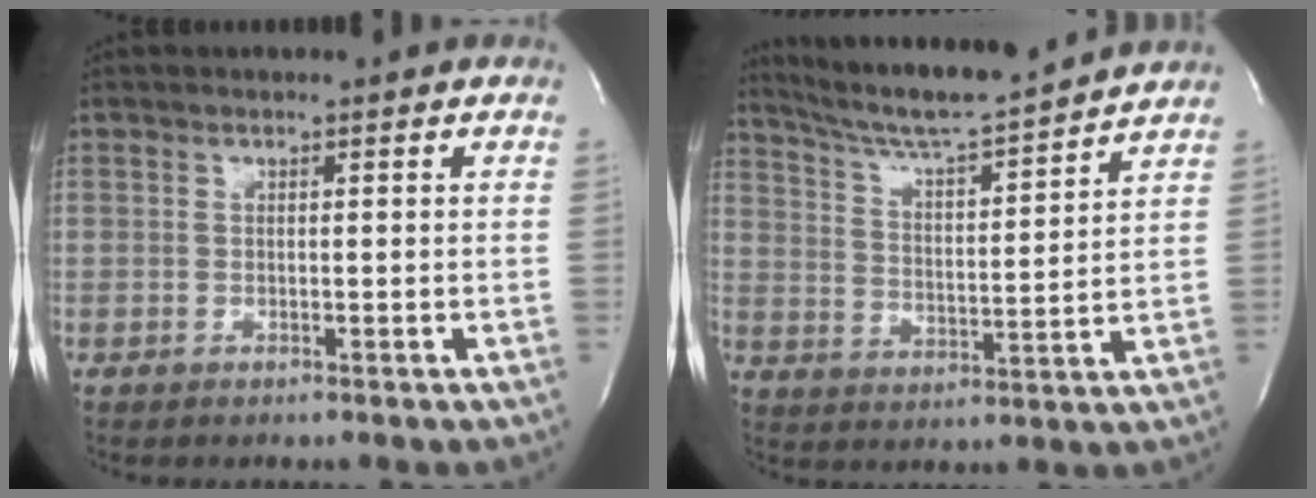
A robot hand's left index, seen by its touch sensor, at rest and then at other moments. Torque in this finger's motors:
{"motor_torque": [-0.05, -0.02, 0.37, 0.10]}